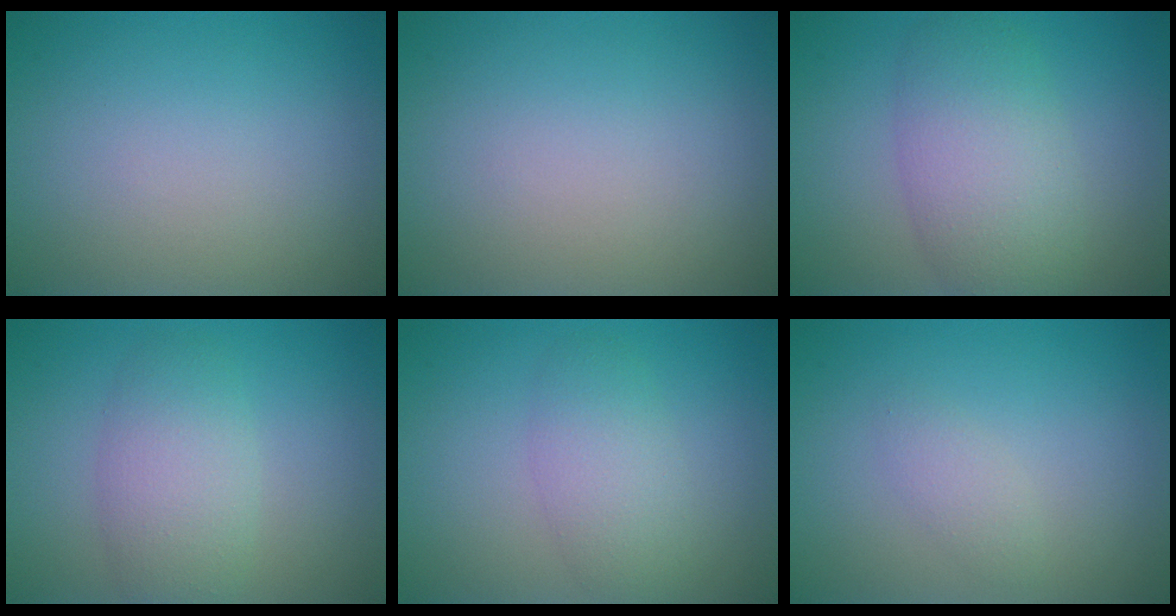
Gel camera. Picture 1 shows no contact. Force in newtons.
{"total": 0.0}
{"total": 6.1, "press": 6.1, "slide": 0.1}
{"total": 4.0, "press": 4.0, "slide": 0.1}
{"total": 3.2, "press": 3.2, "slide": 0.1}
{"total": 1.2, "press": 1.2, "slide": 0.0}